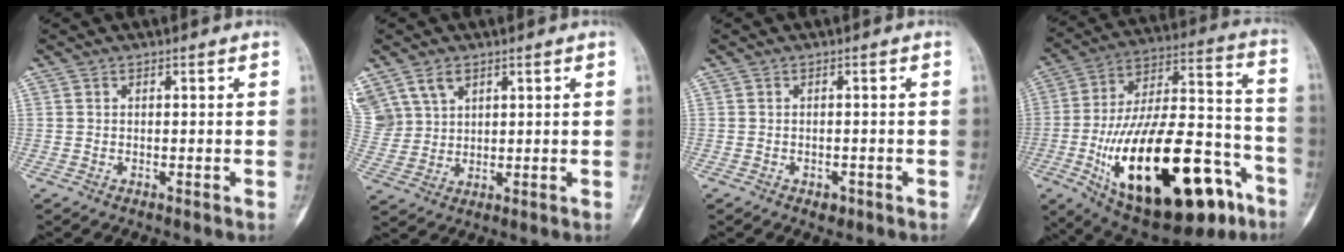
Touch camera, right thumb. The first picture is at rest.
{"total": 12.0, "force": [6.1, 8.9, 5.4], "torque": [-0.125, 0.006, 0.134]}
{"total": 1.6, "force": [-0.9, 1.1, 0.8], "torque": [-0.004, 0.004, -0.009]}
{"total": 35.1, "force": [-14.3, 14.8, 28.5], "torque": [-0.457, 0.053, -0.210]}